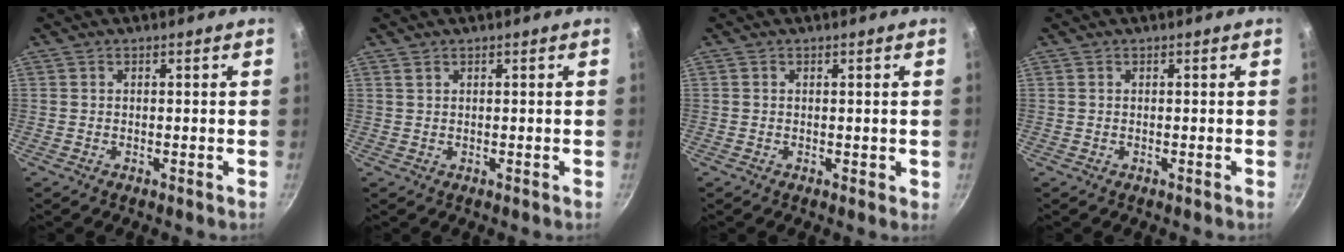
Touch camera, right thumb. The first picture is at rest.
{"total": 0.6, "force": [0.5, 0.2, 0.3], "torque": [-0.004, -0.004, 0.012]}
{"total": 1.2, "force": [0.1, 0.7, 0.9], "torque": [-0.006, 0.001, 0.001]}
{"total": 0.0}